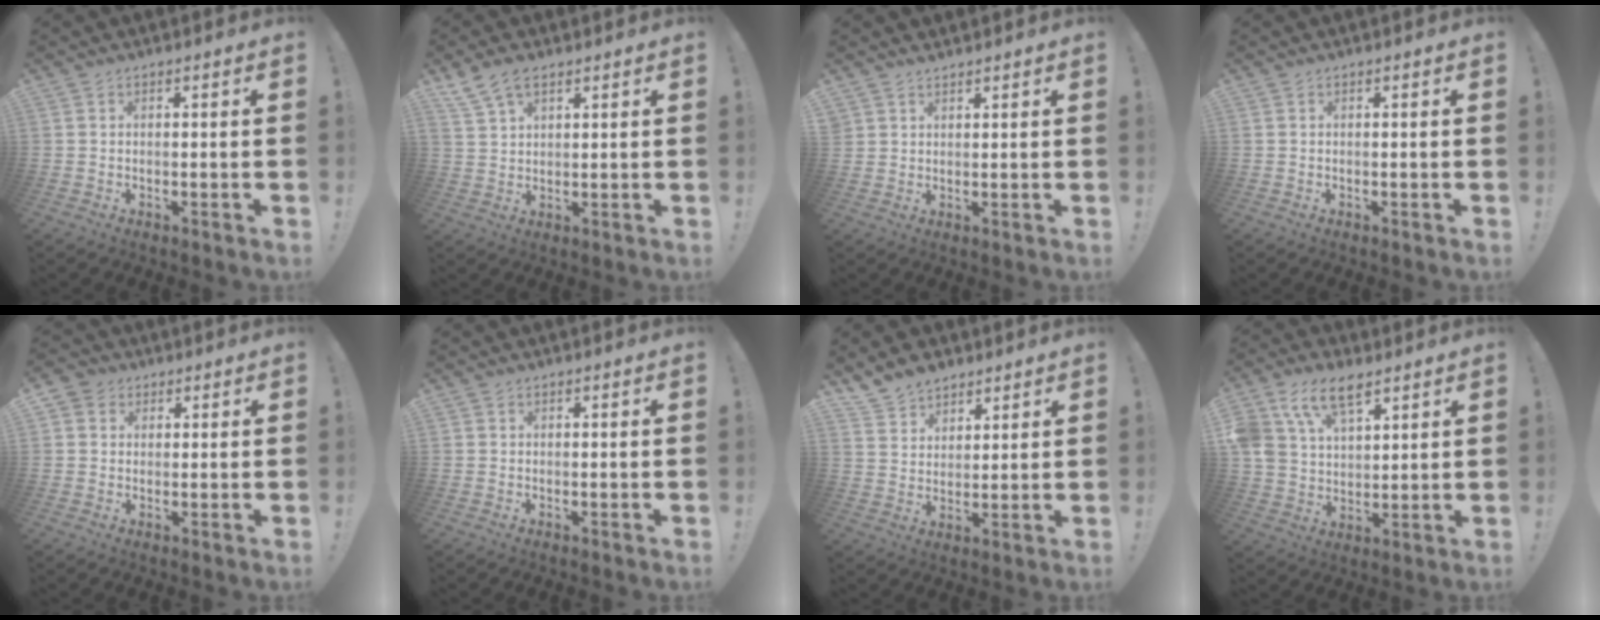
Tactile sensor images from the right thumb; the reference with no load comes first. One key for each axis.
{"total": 6.9, "fx": 4.6, "fy": 3.5, "fz": 3.7, "tx": -0.077, "ty": -0.012, "tz": 0.092}
{"total": 2.6, "fx": 2.3, "fy": 1.1, "fz": -0.2, "tx": 0.013, "ty": -0.017, "tz": 0.043}
{"total": 0.0}
{"total": 3.7, "fx": 1.3, "fy": 3.4, "fz": 0.9, "tx": -0.011, "ty": 0.000, "tz": 0.024}
{"total": 0.0}
{"total": 8.1, "fx": 6.5, "fy": 4.6, "fz": 1.5, "tx": -0.038, "ty": -0.042, "tz": 0.128}
{"total": 13.1, "fx": 8.0, "fy": 7.6, "fz": 7.2, "tx": -0.149, "ty": -0.030, "tz": 0.155}